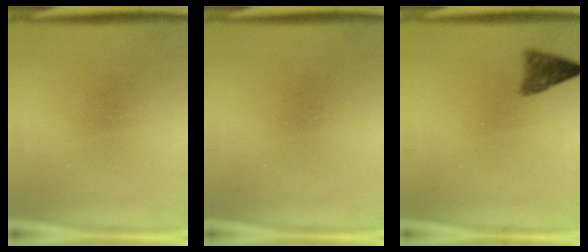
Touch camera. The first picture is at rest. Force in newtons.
{"total": 0.0}
{"total": 2.9}